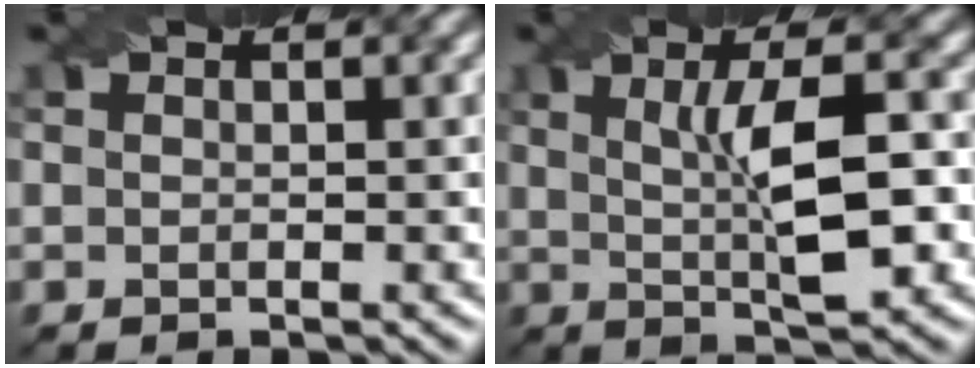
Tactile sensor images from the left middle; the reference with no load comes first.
{"total": 6.8, "force": [0.5, 1.7, 6.5], "torque": [-0.100, 0.007, 0.011]}